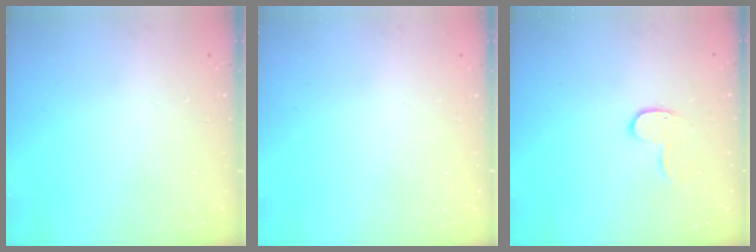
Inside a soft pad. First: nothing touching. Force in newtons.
{"total": 0.0}
{"total": 6.1, "press": 6.1, "slide": 0.2}